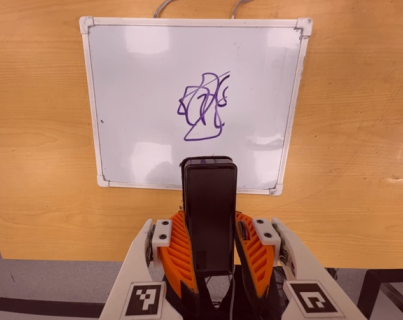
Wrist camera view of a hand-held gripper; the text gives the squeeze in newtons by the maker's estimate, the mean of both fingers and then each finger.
{"total": 9.2, "left": 8.0, "right": 10.4}